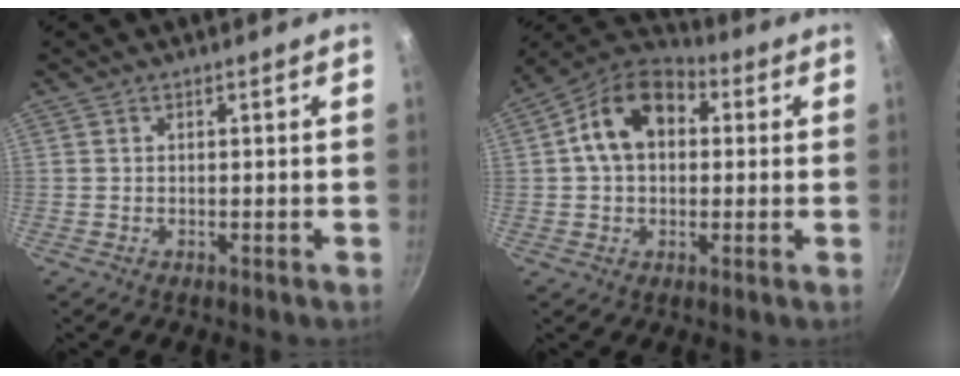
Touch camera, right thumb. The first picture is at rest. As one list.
[{"total": 13.5, "force": [2.5, 9.5, 9.3], "torque": [-0.127, 0.029, 0.021]}]